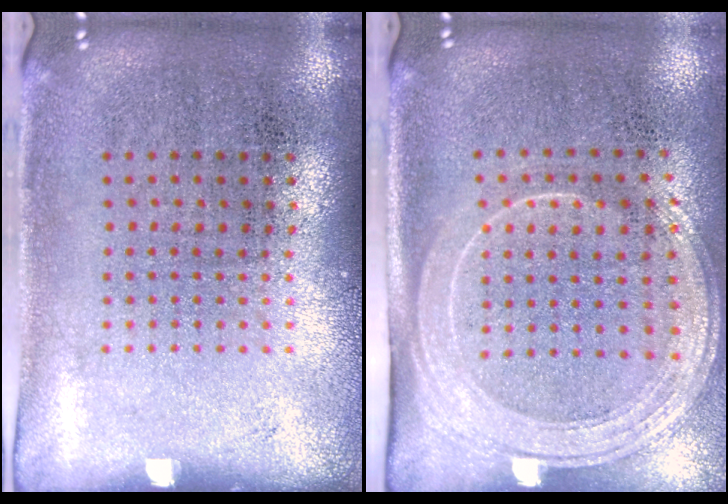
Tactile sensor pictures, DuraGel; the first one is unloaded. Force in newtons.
{"total": 2.0, "press": 1.7, "slide": 1.1}